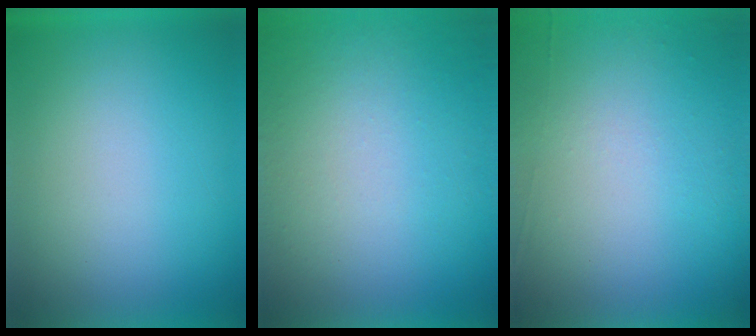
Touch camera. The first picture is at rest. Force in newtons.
{"total": 7.1}
{"total": 5.8}